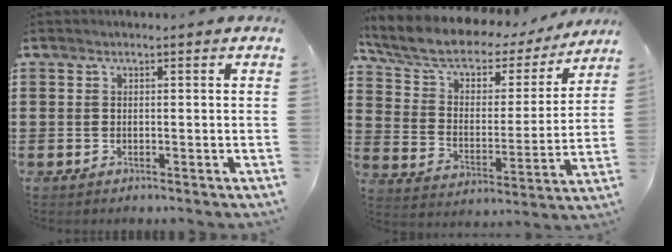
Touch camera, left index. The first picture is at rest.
{"total": 7.0, "force": [5.1, 3.2, 3.6], "torque": [-0.092, -0.032, 0.085]}